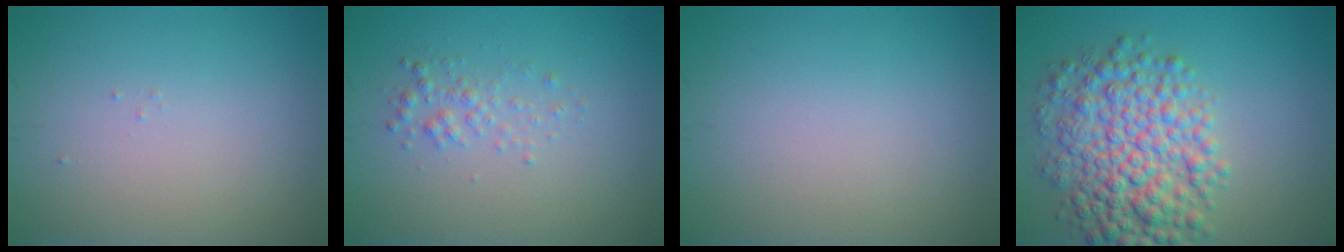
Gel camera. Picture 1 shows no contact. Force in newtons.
{"total": 1.5, "press": 1.5, "slide": 0.1}
{"total": 0.0}
{"total": 7.8, "press": 7.8, "slide": 0.0}